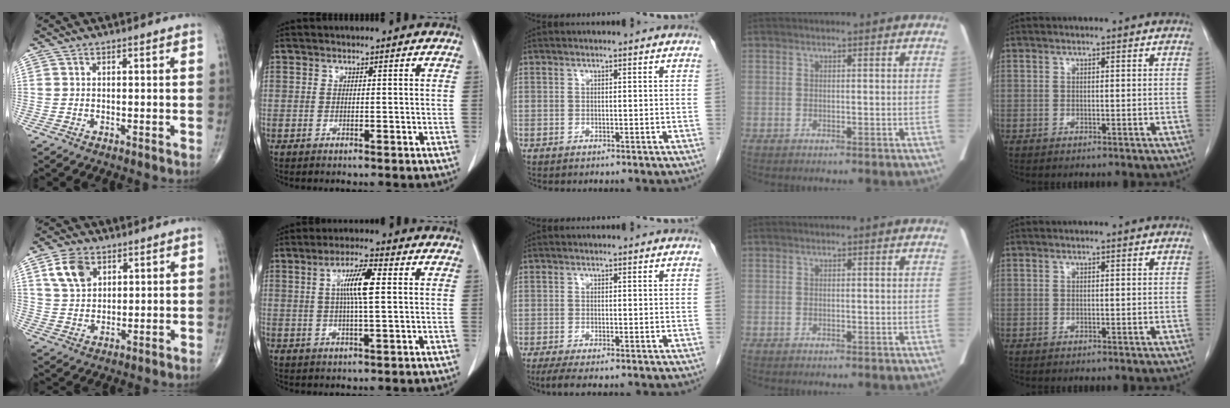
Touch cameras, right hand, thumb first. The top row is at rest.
{"thumb": {"total": 7.7, "force": [3.5, 5.2, 4.5], "torque": [-0.069, -0.011, 0.070]}, "index": {"total": 6.8, "force": [1.3, 0.6, 6.7], "torque": [-0.123, 0.006, 0.023]}, "middle": {"total": 2.6, "force": [-1.8, 0.2, 1.9], "torque": [-0.040, -0.011, -0.034]}}